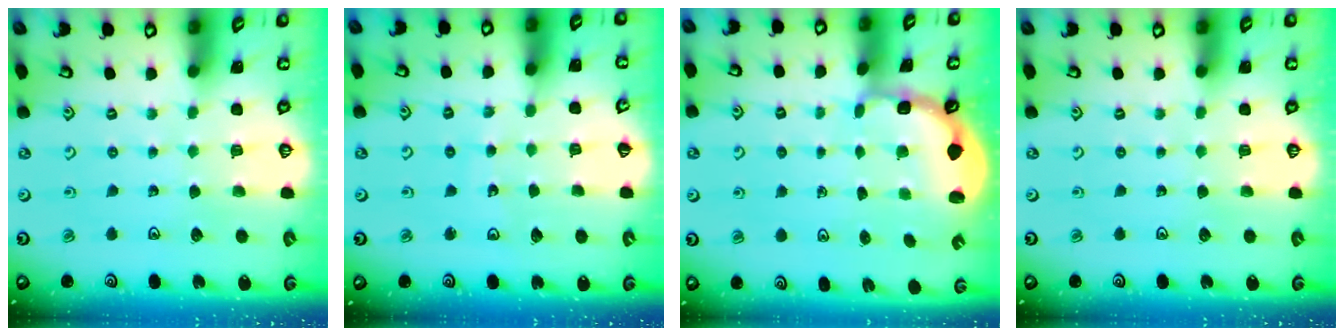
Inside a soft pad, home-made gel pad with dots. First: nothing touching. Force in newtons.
{"total": 7.2, "press": 7.1, "slide": 0.7}
{"total": 2.5, "press": 1.9, "slide": 1.6}
{"total": 0.0}